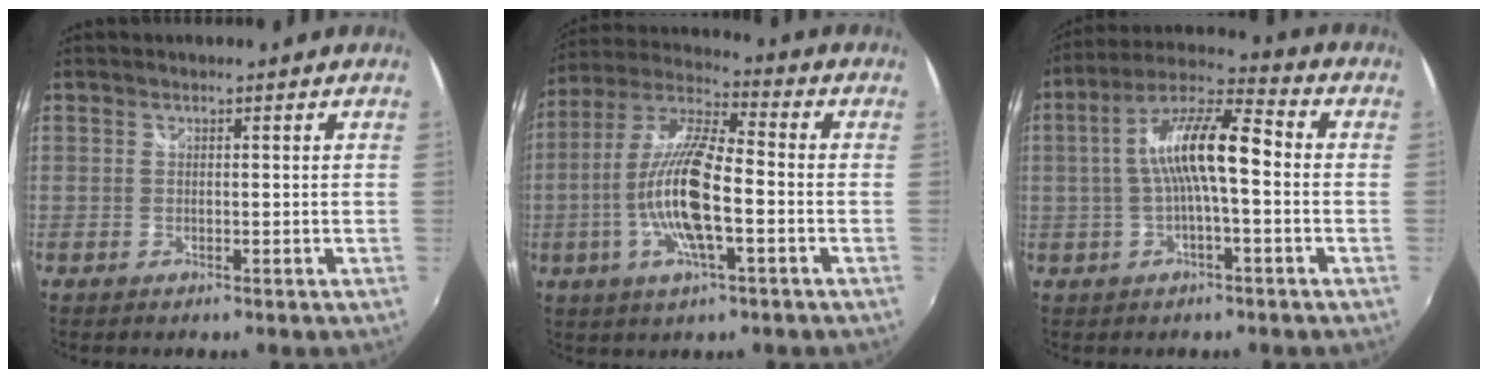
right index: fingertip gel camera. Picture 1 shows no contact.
{"total": 15.0, "force": [-3.5, 3.6, 14.1], "torque": [-0.281, -0.005, -0.070]}
{"total": 11.9, "force": [-0.7, 2.8, 11.5], "torque": [-0.219, 0.025, -0.014]}